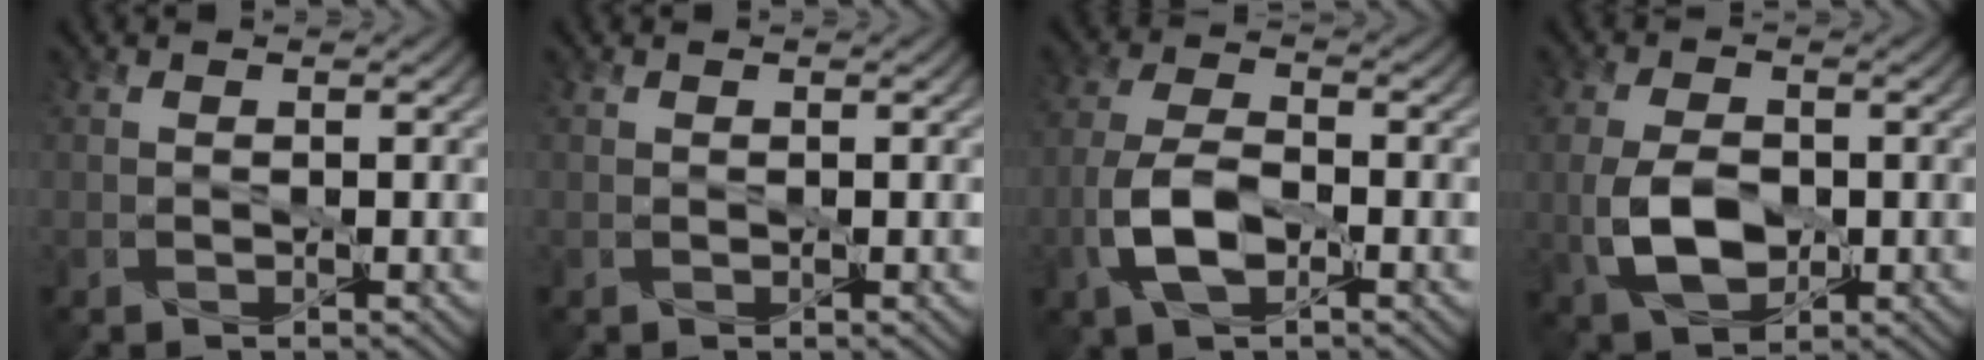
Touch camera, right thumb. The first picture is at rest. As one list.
[{"total": 0.0}, {"total": 6.9, "force": [-2.8, 3.3, 5.3], "torque": [-0.123, 0.003, -0.064]}, {"total": 7.2, "force": [-1.3, 4.6, 5.4], "torque": [-0.127, -0.006, -0.027]}]